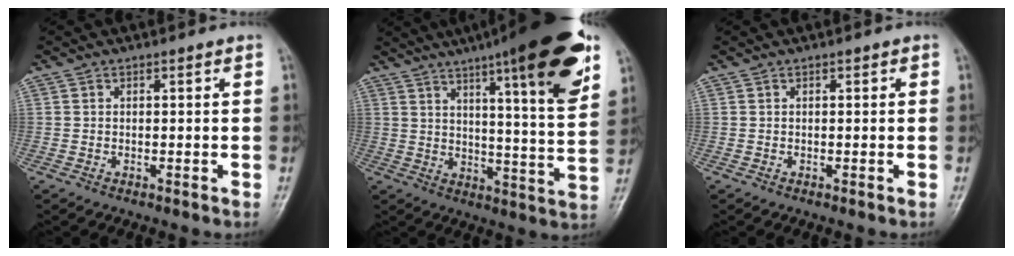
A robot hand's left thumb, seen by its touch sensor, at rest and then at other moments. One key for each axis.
{"total": 22.5, "fx": 12.9, "fy": 3.6, "fz": 18.1, "tx": -0.242, "ty": -0.040, "tz": 0.181}
{"total": 0.0}